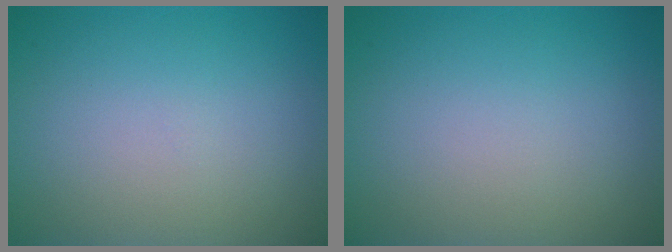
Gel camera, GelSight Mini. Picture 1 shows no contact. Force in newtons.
{"total": 0.0}